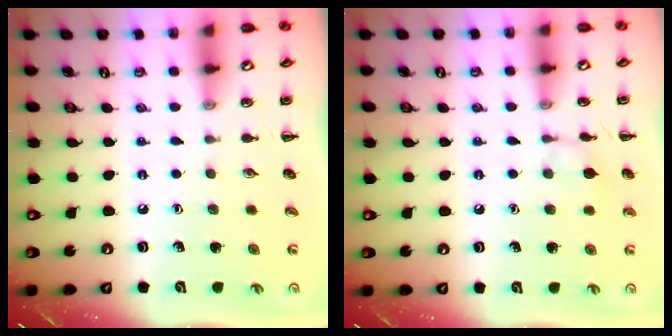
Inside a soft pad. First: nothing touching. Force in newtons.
{"total": 5.8, "press": 5.5, "slide": 2.0}